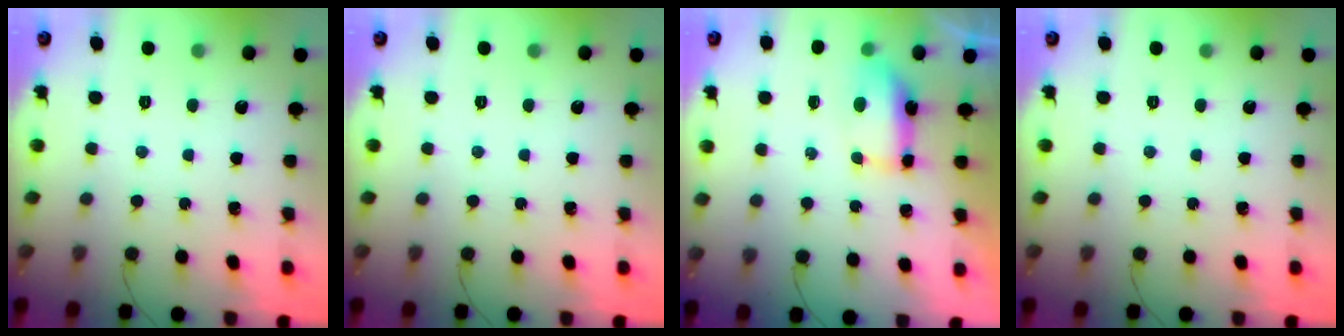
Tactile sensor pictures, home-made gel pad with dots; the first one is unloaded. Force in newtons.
{"total": 0.0}
{"total": 7.4, "press": 7.0, "slide": 2.3}
{"total": 0.0}